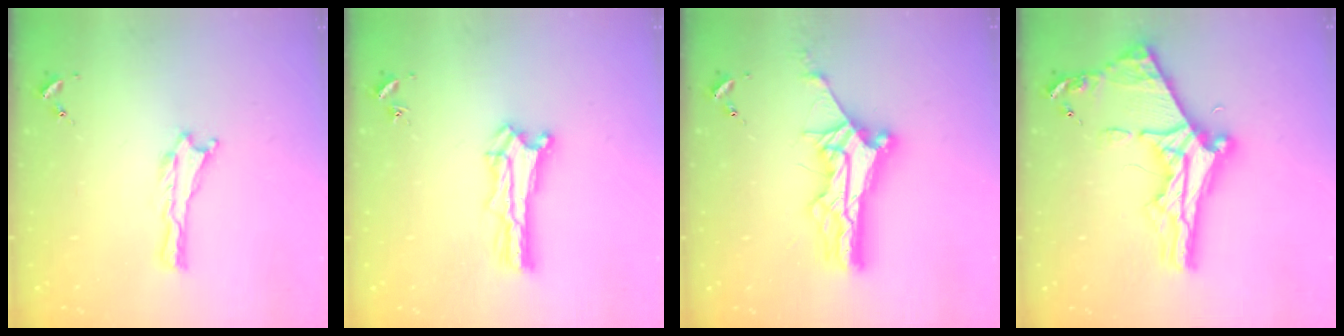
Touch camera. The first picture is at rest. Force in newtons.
{"total": 1.4, "press": 1.4, "slide": 0.2}
{"total": 11.3, "press": 11.2, "slide": 1.1}
{"total": 11.3, "press": 11.3, "slide": 0.9}